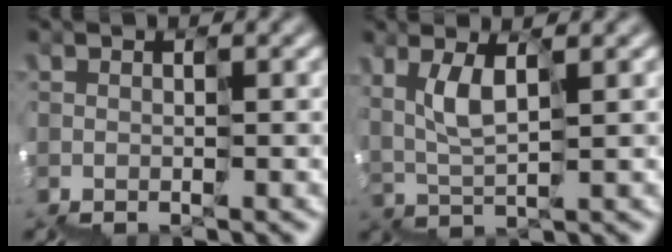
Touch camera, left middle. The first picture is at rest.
{"total": 1.8, "force": [1.5, 0.0, 1.0], "torque": [-0.045, 0.016, 0.030]}